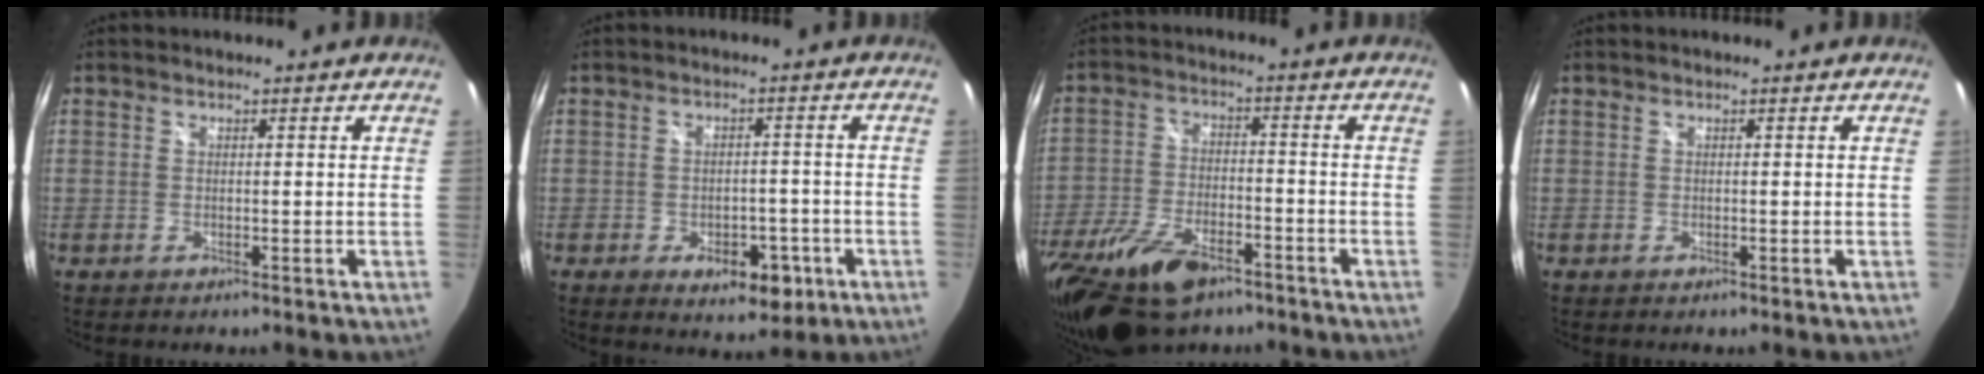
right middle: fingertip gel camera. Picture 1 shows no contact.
{"total": 6.8, "force": [-3.1, 4.3, 4.2], "torque": [-0.063, 0.004, -0.031]}
{"total": 16.8, "force": [-11.2, 7.8, 9.9], "torque": [-0.225, -0.034, -0.200]}
{"total": 0.0}